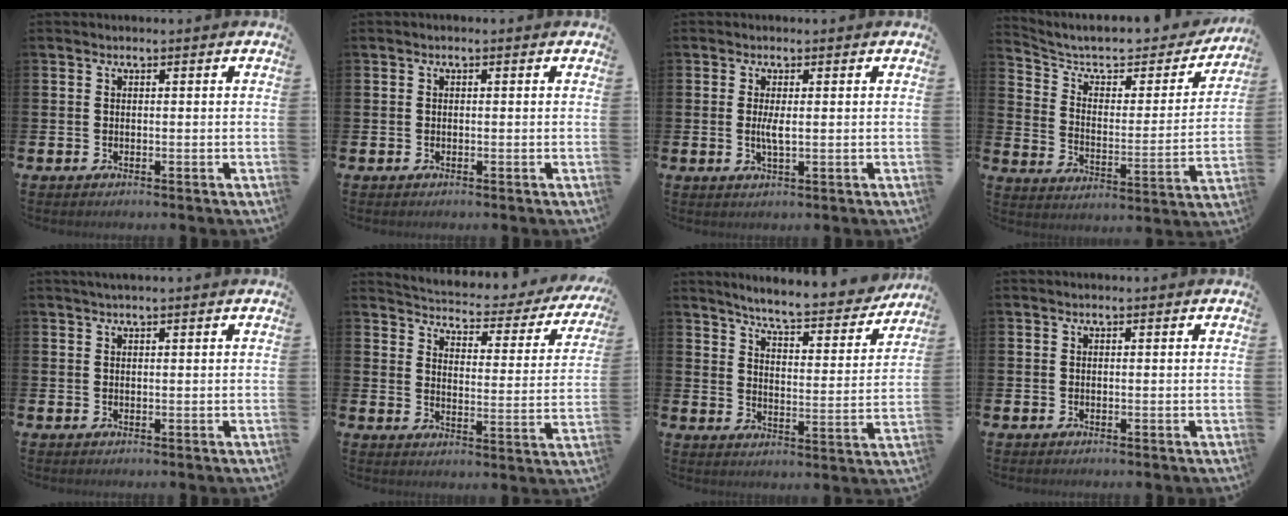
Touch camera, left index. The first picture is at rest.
{"total": 0.0}
{"total": 2.1, "force": [0.2, 0.4, 2.0], "torque": [-0.039, -0.003, 0.003]}
{"total": 8.1, "force": [6.6, 3.2, 3.3], "torque": [-0.090, -0.046, 0.107]}
{"total": 1.0, "force": [0.9, -0.1, 0.5], "torque": [-0.015, 0.005, 0.017]}
{"total": 3.8, "force": [3.5, 1.0, 0.9], "torque": [-0.047, -0.032, 0.053]}
{"total": 6.7, "force": [6.3, 0.5, 2.1], "torque": [-0.065, -0.049, 0.104]}
{"total": 0.0}